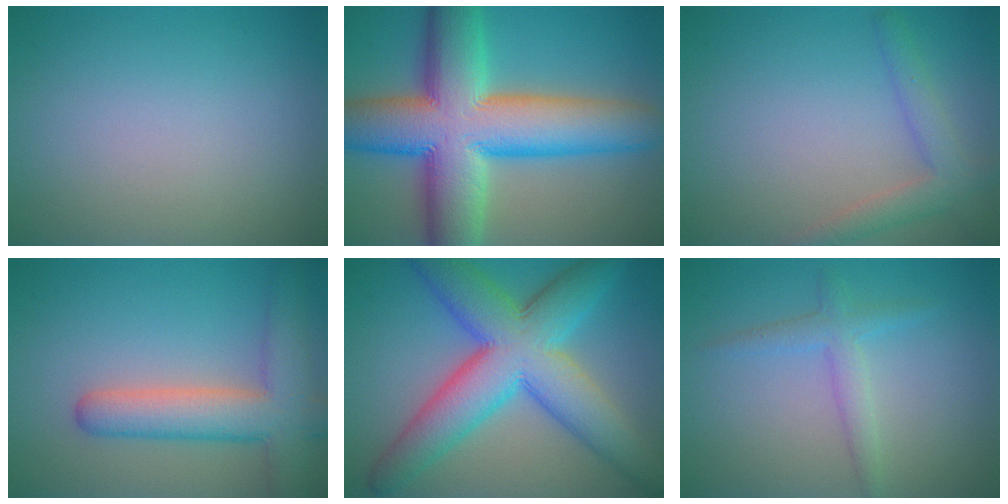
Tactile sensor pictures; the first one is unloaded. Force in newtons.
{"total": 15.2, "press": 15.2, "slide": 0.6}
{"total": 2.9, "press": 2.9, "slide": 0.2}
{"total": 6.8, "press": 6.7, "slide": 0.6}
{"total": 11.2, "press": 11.2, "slide": 0.2}
{"total": 2.2, "press": 2.2, "slide": 0.1}